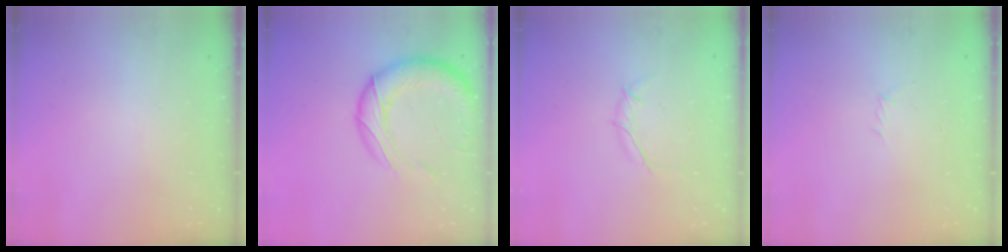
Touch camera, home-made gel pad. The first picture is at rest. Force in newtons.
{"total": 17.5, "press": 17.1, "slide": 3.9}
{"total": 3.8, "press": 3.7, "slide": 1.0}
{"total": 2.9, "press": 2.8, "slide": 0.7}